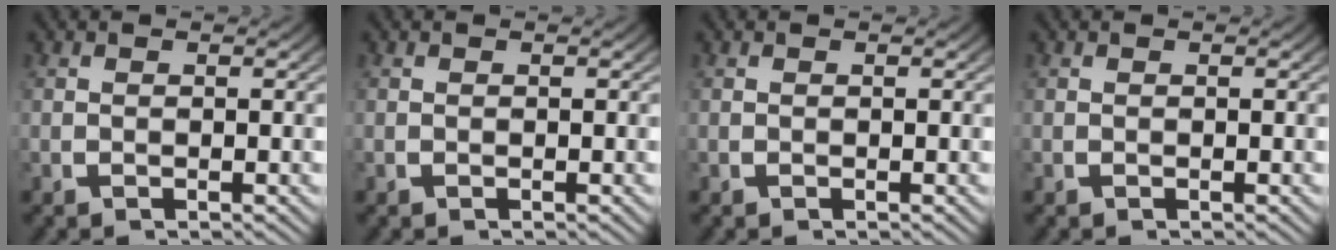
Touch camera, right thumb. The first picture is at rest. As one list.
[{"total": 0.0}, {"total": 0.0}, {"total": 0.0}]